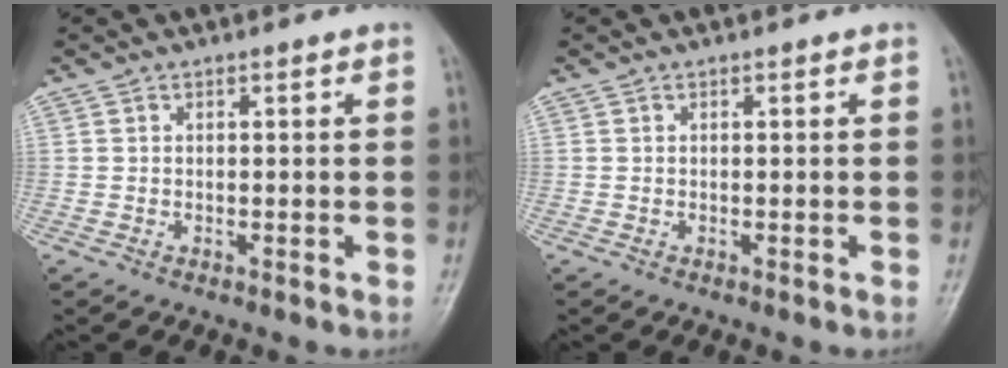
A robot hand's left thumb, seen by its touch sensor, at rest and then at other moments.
{"total": 0.0}